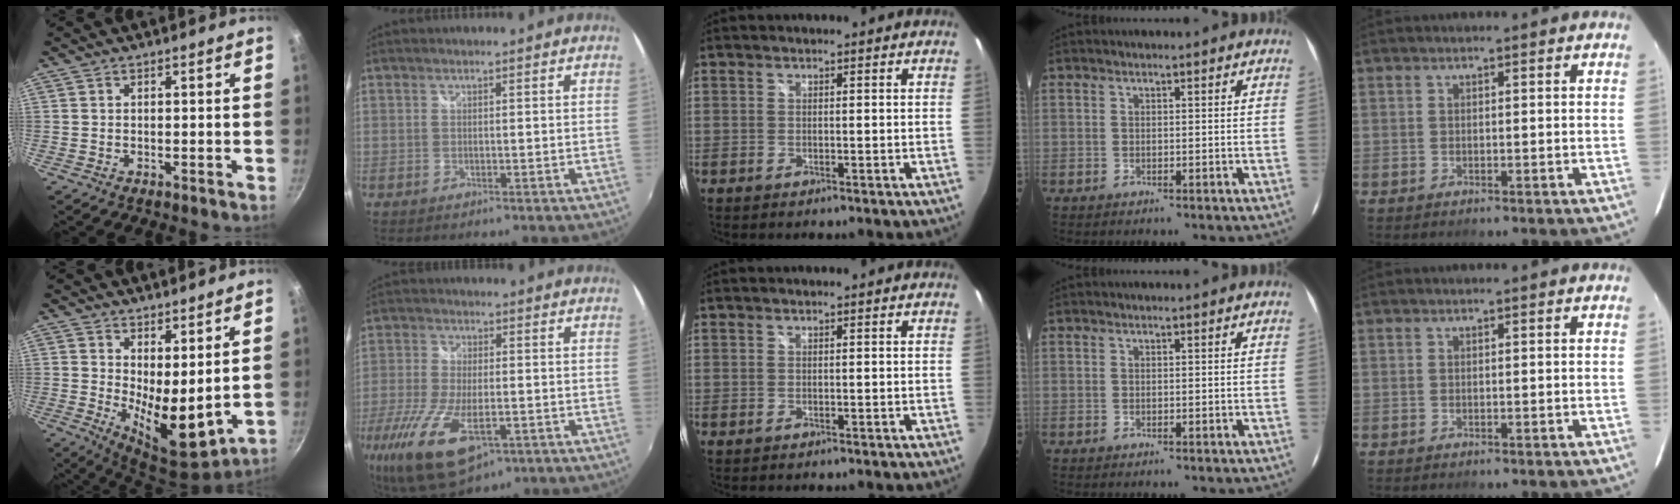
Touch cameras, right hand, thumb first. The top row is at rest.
{"thumb": {"total": 10.9, "force": [3.1, 4.3, 9.6], "torque": [-0.133, -0.052, 0.058]}, "index": {"total": 17.2, "force": [-7.5, 7.3, 13.7], "torque": [-0.301, -0.053, -0.127]}}